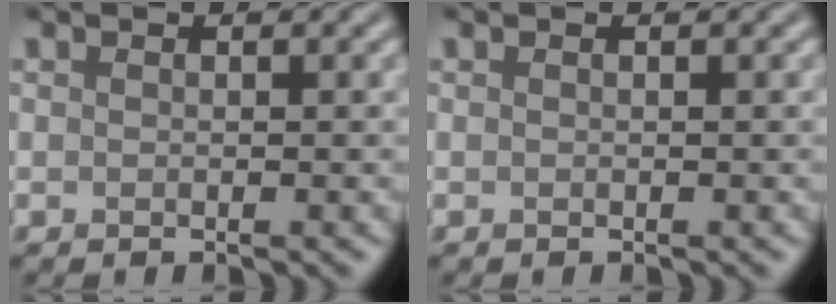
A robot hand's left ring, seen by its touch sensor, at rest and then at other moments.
{"total": 0.0}